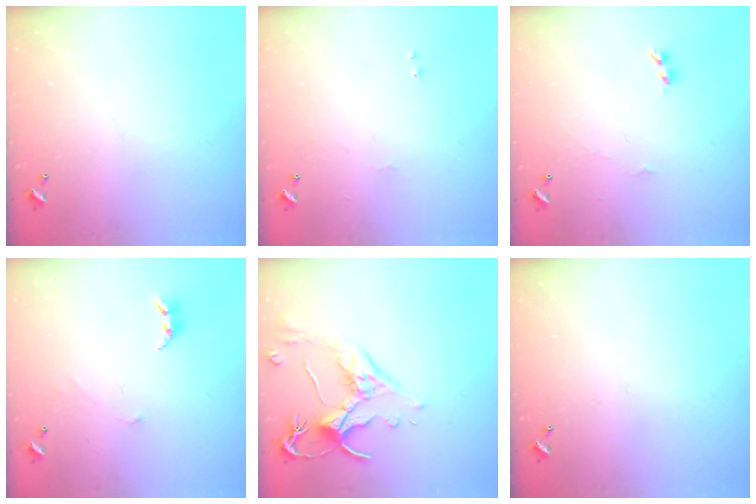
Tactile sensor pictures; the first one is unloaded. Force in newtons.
{"total": 1.8, "press": 1.8, "slide": 0.6}
{"total": 1.9, "press": 1.8, "slide": 0.5}
{"total": 0.7, "press": 0.6, "slide": 0.5}
{"total": 2.5, "press": 2.2, "slide": 1.3}
{"total": 0.0}